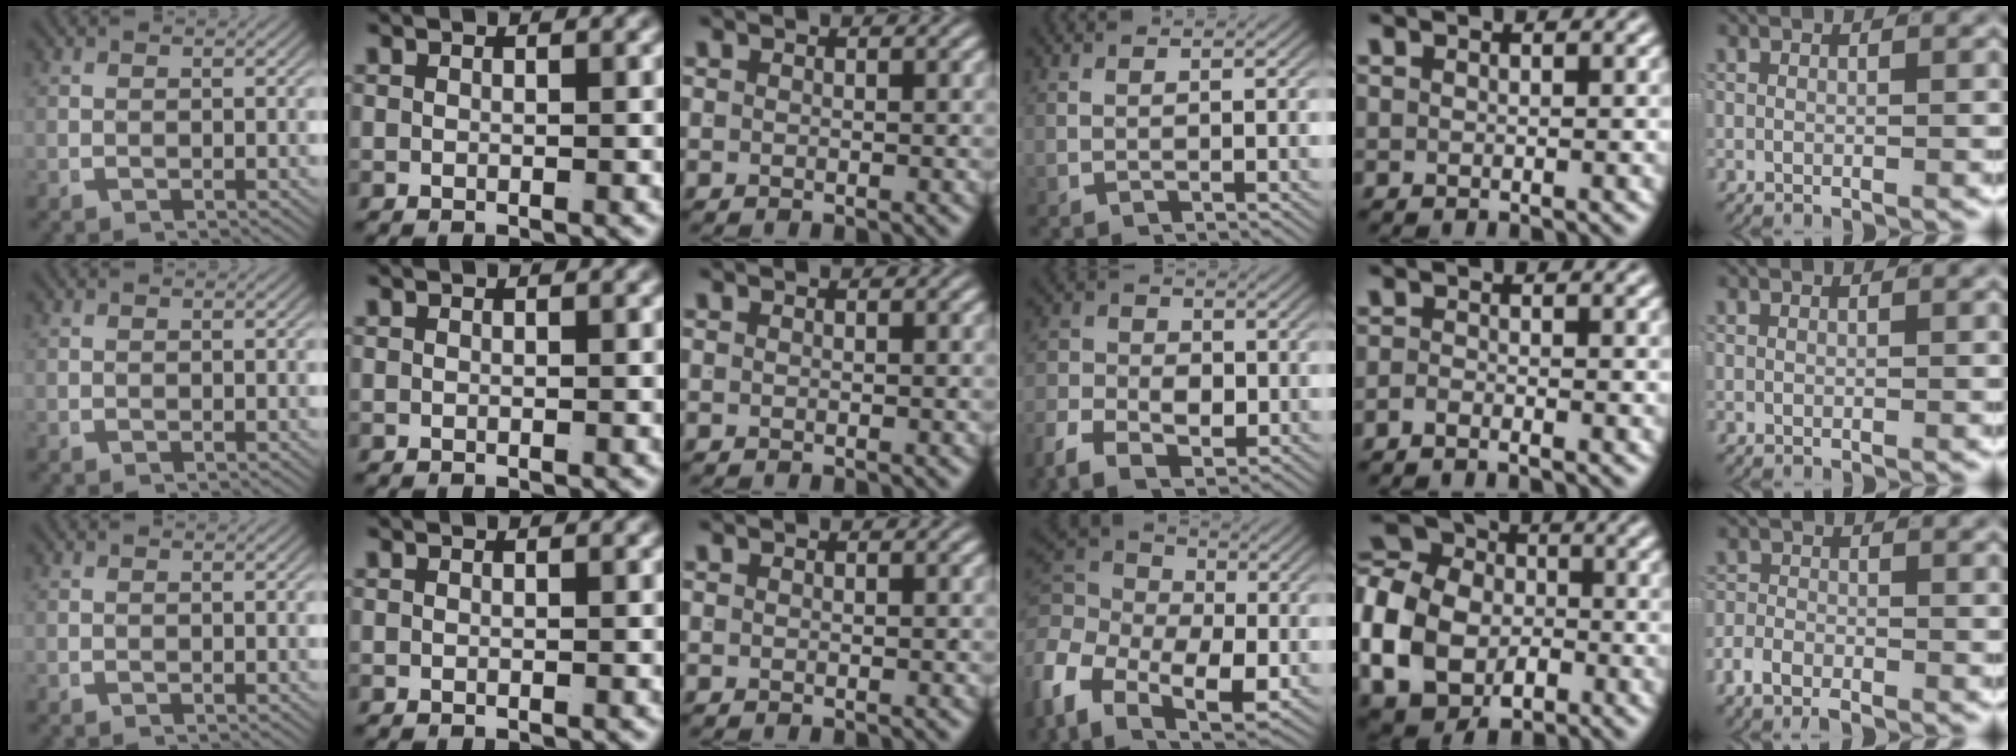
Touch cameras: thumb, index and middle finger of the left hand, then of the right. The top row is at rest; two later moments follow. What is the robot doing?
{"motion": "lift_and_place", "object": "jacket"}